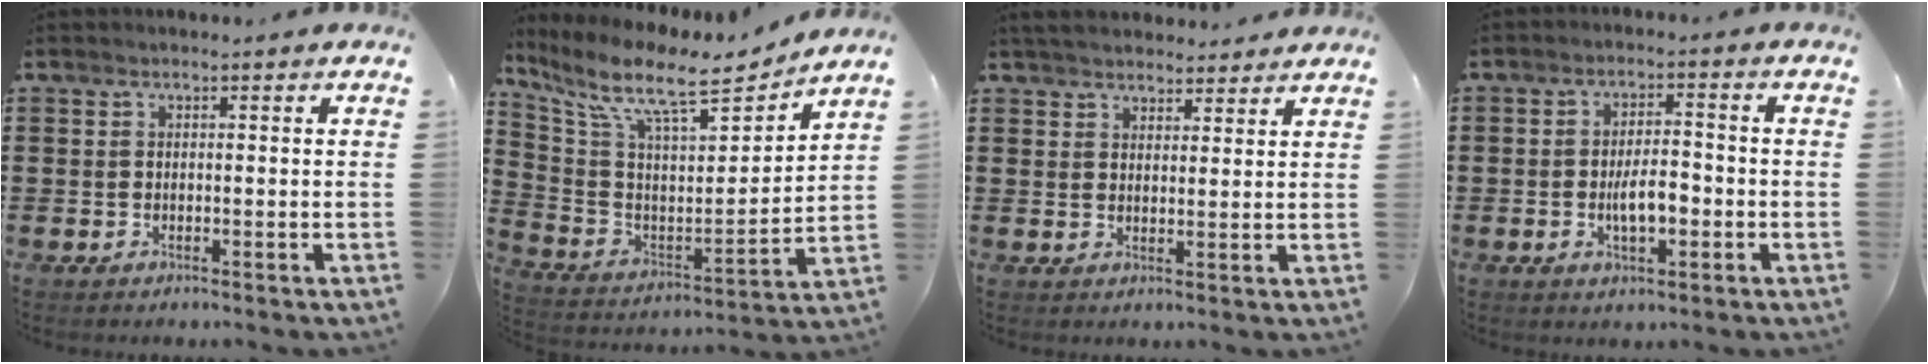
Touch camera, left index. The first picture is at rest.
{"total": 11.2, "force": [8.9, 2.3, 6.5], "torque": [-0.154, -0.055, 0.146]}
{"total": 3.7, "force": [3.6, 0.8, 0.4], "torque": [-0.019, -0.004, 0.069]}
{"total": 5.2, "force": [-1.2, 2.1, 4.6], "torque": [-0.087, 0.005, -0.024]}